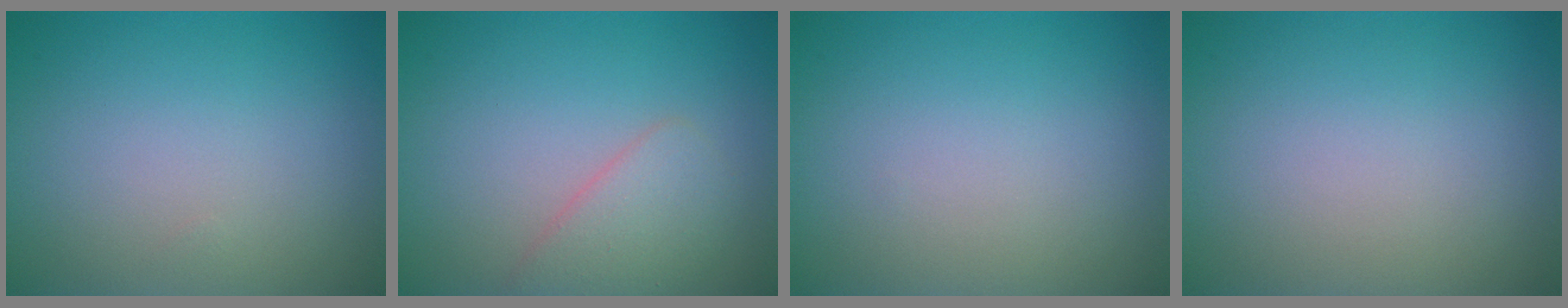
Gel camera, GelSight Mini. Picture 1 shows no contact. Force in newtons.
{"total": 2.6, "press": 2.6, "slide": 0.1}
{"total": 0.0}
{"total": 0.0}